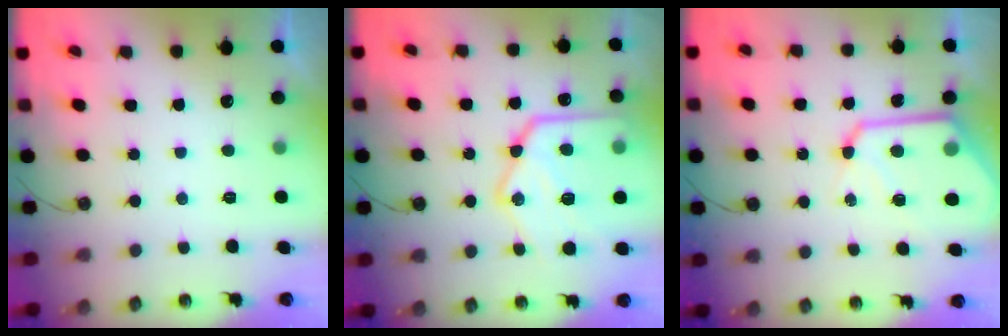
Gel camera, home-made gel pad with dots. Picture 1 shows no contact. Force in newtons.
{"total": 24.7, "press": 24.6, "slide": 2.1}
{"total": 13.9, "press": 13.9, "slide": 1.4}